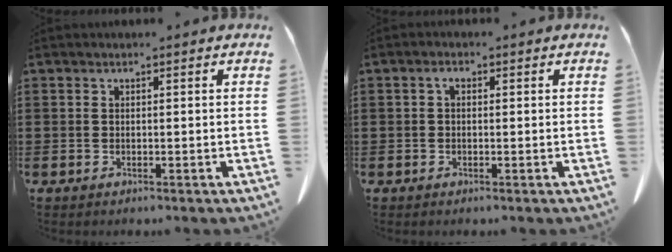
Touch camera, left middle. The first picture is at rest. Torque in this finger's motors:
{"motor_torque": [0.15, 0.14, 0.02, 0.03]}